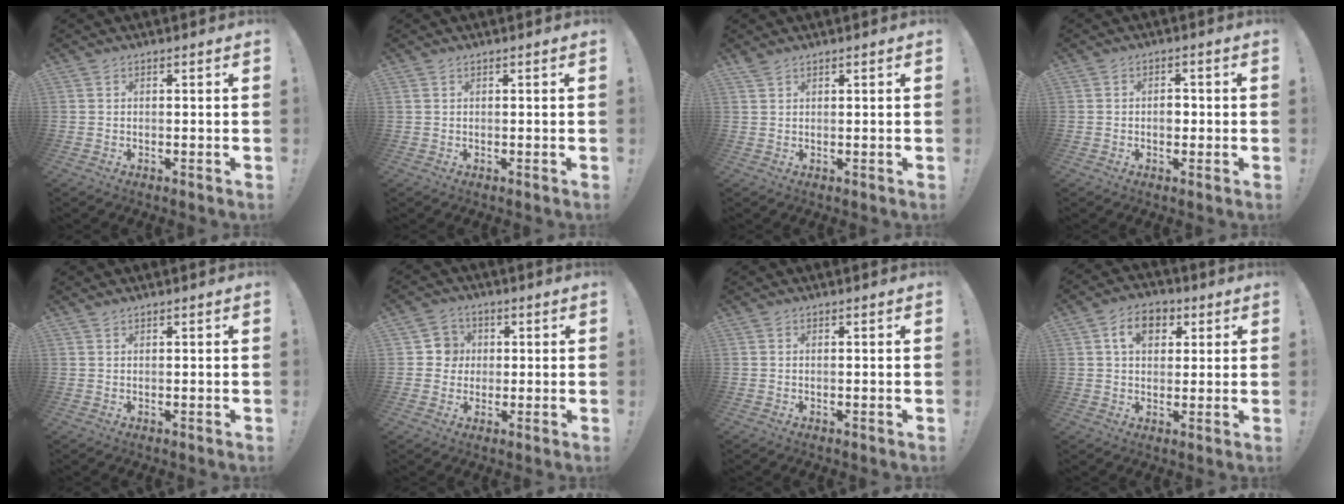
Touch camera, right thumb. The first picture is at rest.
{"total": 0.7, "force": [0.4, 0.3, 0.4], "torque": [-0.015, 0.004, 0.009]}
{"total": 1.7, "force": [1.4, 0.6, 0.8], "torque": [-0.024, -0.002, 0.028]}
{"total": 3.4, "force": [-0.8, 2.5, 2.2], "torque": [-0.028, 0.005, -0.017]}
{"total": 0.8, "force": [0.7, 0.0, 0.4], "torque": [-0.004, -0.001, 0.012]}
{"total": 5.9, "force": [0.7, 5.8, 1.1], "torque": [-0.009, -0.002, 0.014]}
{"total": 0.0}
{"total": 9.0, "force": [3.2, 6.4, 5.4], "torque": [-0.081, 0.007, 0.058]}